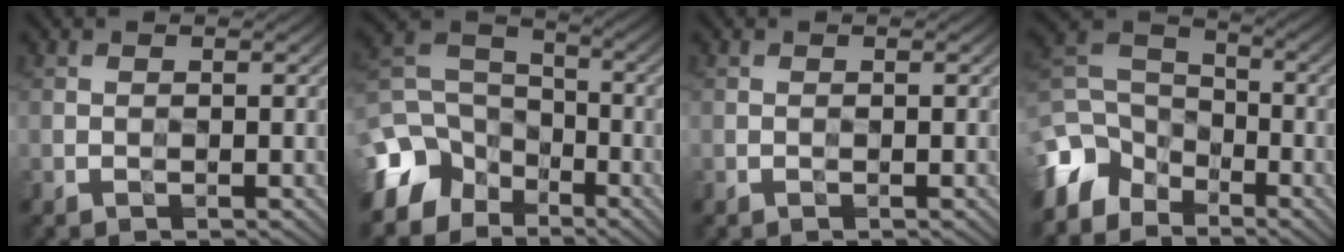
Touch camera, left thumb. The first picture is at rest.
{"total": 11.8, "force": [-6.9, 8.3, 4.7], "torque": [-0.161, -0.019, -0.132]}
{"total": 0.0}
{"total": 9.0, "force": [-6.0, 5.6, 3.5], "torque": [-0.103, -0.002, -0.138]}